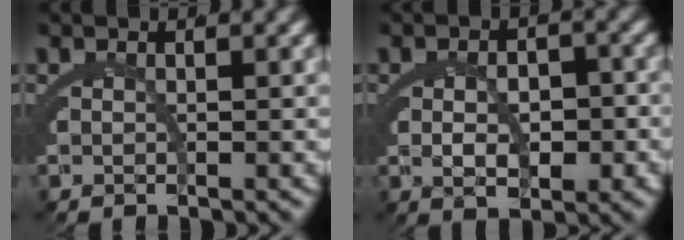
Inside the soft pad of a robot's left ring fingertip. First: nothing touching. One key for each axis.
{"total": 3.2, "fx": -0.7, "fy": 1.6, "fz": 2.6, "tx": -0.033, "ty": -0.006, "tz": -0.007}